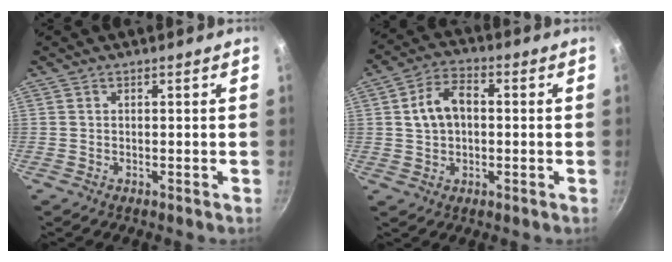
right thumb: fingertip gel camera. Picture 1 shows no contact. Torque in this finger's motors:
{"motor_torque": [-0.36, 0.55, 0.70, -0.30, 0.21]}